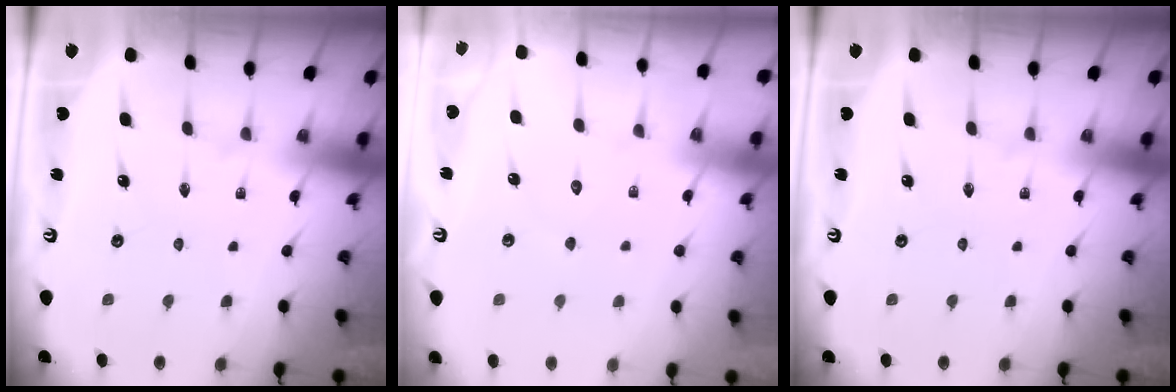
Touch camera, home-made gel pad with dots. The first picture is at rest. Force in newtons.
{"total": 3.9, "press": 3.9, "slide": 0.4}
{"total": 0.0}